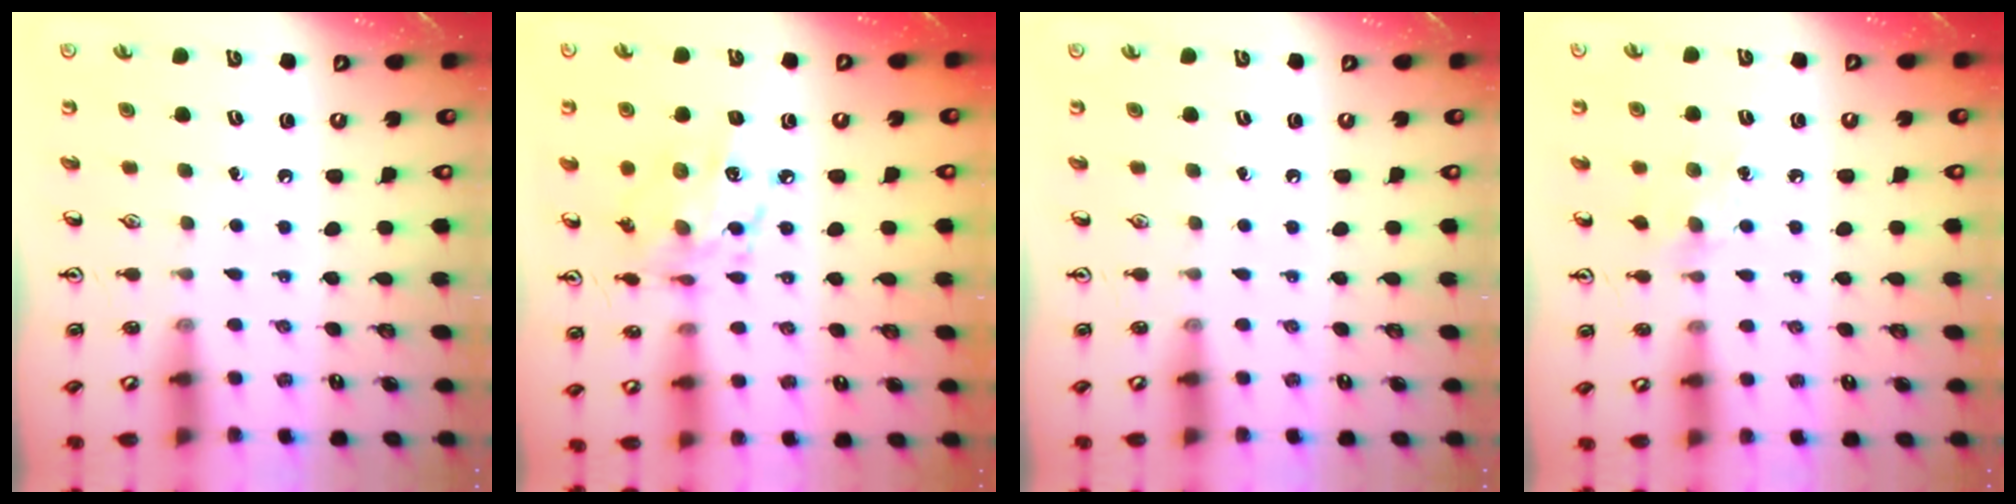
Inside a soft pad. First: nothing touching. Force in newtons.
{"total": 11.1, "press": 11.1, "slide": 0.6}
{"total": 0.0}
{"total": 6.3, "press": 6.2, "slide": 0.8}